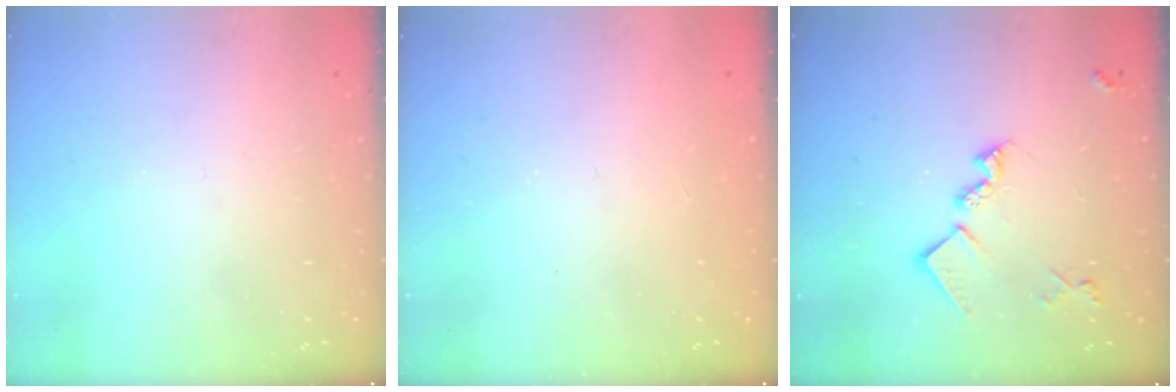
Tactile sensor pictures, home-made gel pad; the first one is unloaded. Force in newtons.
{"total": 1.0, "press": 1.0, "slide": 0.1}
{"total": 13.9, "press": 13.9, "slide": 0.2}